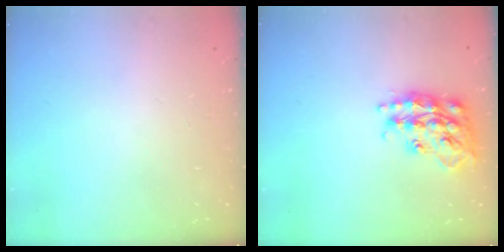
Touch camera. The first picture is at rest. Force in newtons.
{"total": 19.8, "press": 19.7, "slide": 1.2}